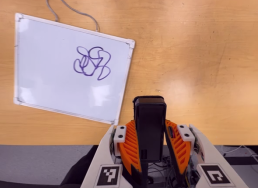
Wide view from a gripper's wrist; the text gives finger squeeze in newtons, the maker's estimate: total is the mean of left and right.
{"total": 4.7, "left": 3.4, "right": 5.9}